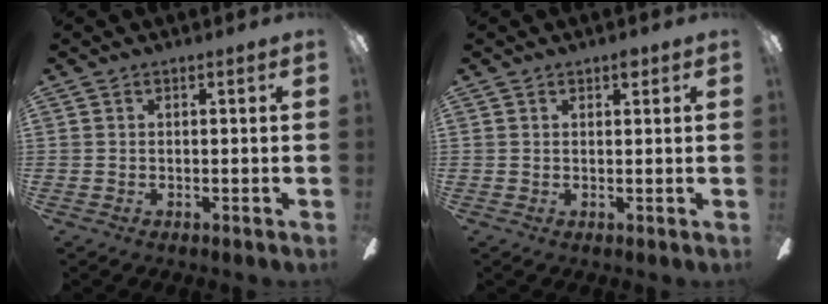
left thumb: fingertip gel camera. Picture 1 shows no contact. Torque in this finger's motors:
{"motor_torque": [0.31, -0.11, 0.56, -0.15, 0.02]}